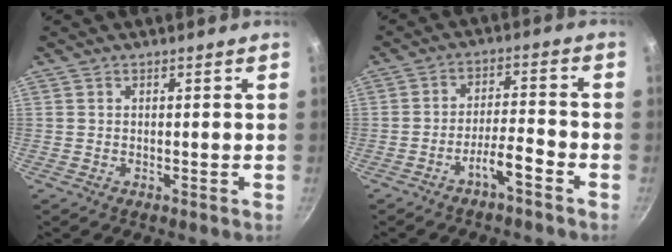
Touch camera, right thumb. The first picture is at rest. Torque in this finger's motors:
{"motor_torque": [0.07, -0.19, 0.86, -0.43, -0.02]}